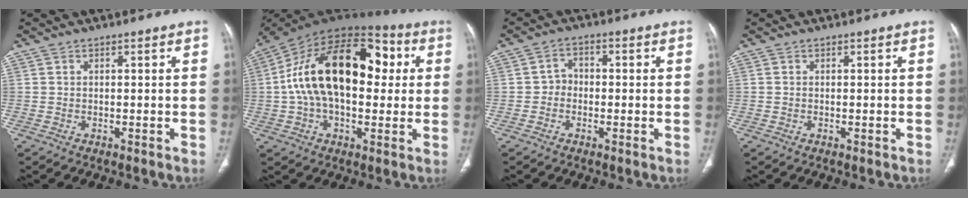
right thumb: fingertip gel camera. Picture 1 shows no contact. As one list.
[{"total": 24.8, "force": [3.2, 14.5, 19.9], "torque": [-0.333, 0.042, 0.043]}, {"total": 3.1, "force": [-0.8, 2.7, 1.4], "torque": [-0.008, 0.015, -0.023]}, {"total": 0.0}]